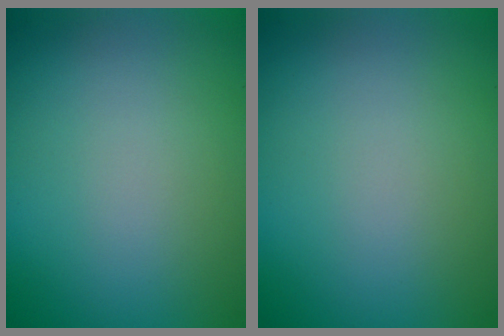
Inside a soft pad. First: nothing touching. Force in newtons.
{"total": 0.0}